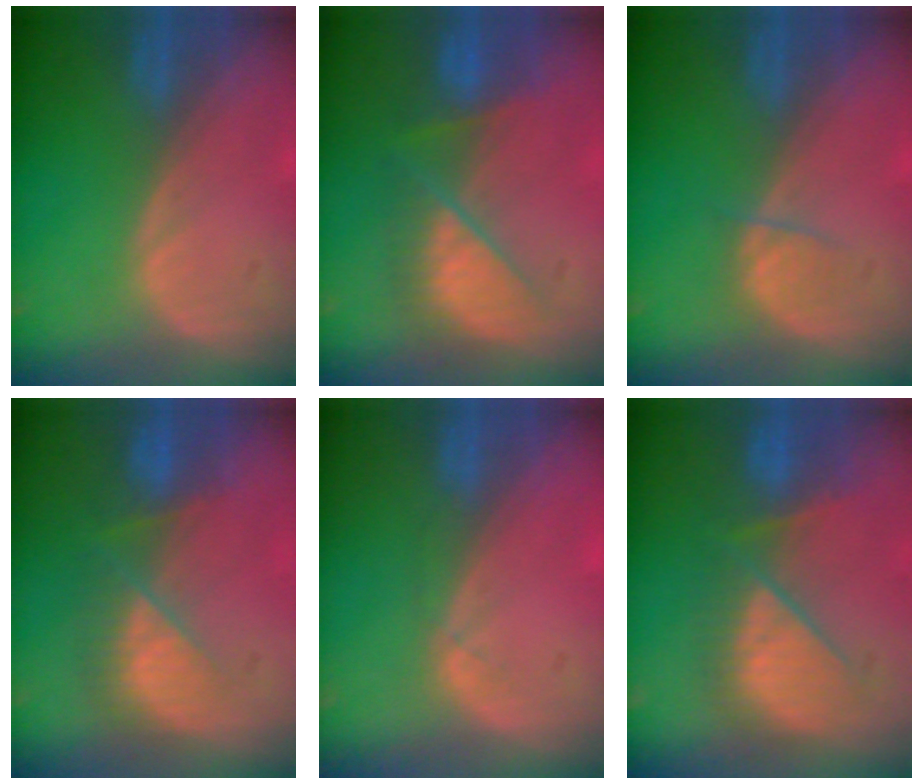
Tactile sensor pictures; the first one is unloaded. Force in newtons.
{"total": 7.2, "press": 7.2, "slide": 0.6}
{"total": 1.9, "press": 1.9, "slide": 0.4}
{"total": 7.5, "press": 6.8, "slide": 3.3}
{"total": 1.4, "press": 1.3, "slide": 0.5}
{"total": 8.4, "press": 8.4, "slide": 0.6}